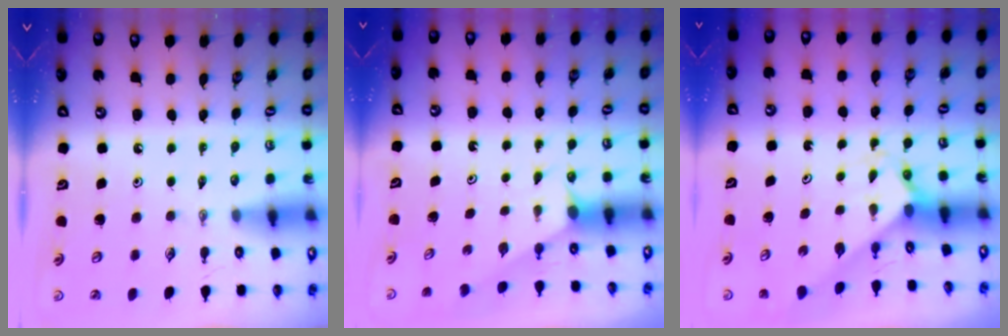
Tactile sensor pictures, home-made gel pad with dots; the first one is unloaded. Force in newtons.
{"total": 0.6, "press": 0.6, "slide": 0.1}
{"total": 2.3, "press": 2.3, "slide": 0.2}